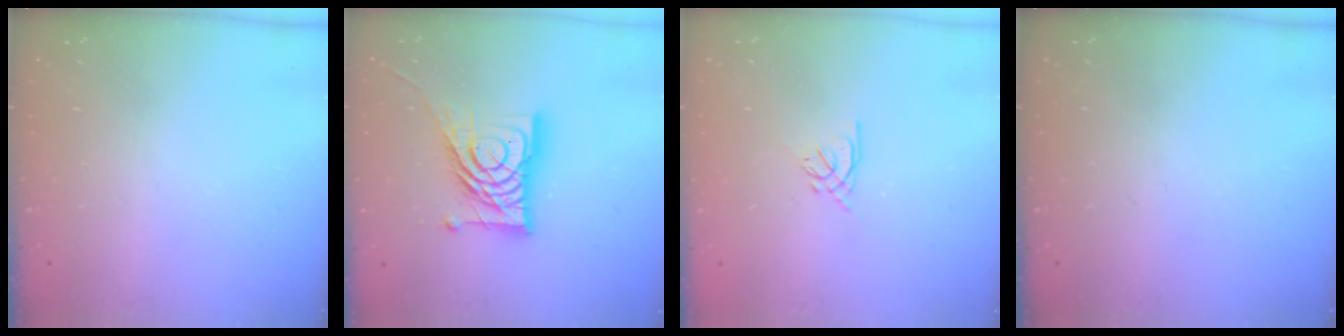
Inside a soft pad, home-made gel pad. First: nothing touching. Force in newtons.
{"total": 17.8, "press": 17.7, "slide": 2.0}
{"total": 1.6, "press": 1.5, "slide": 0.5}
{"total": 0.0}